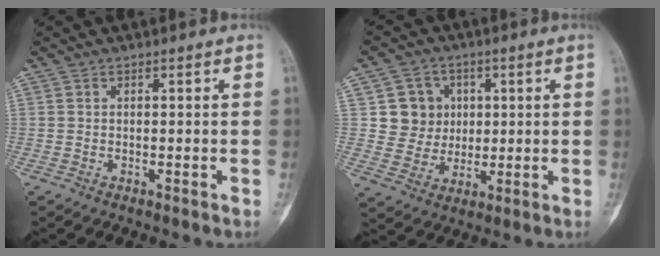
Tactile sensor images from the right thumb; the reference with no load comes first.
{"total": 8.6, "force": [1.8, 8.1, 2.0], "torque": [0.009, 0.002, 0.035]}